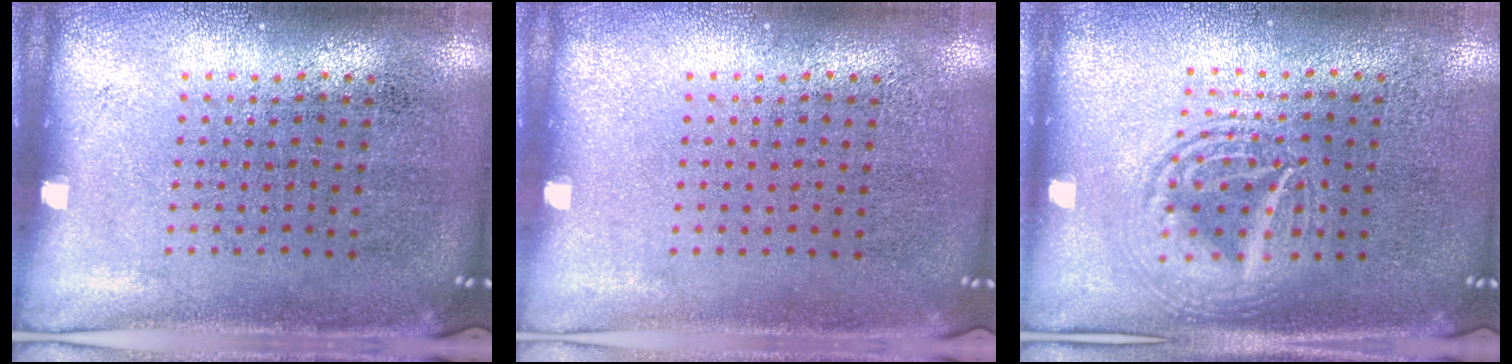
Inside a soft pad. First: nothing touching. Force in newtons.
{"total": 0.0}
{"total": 2.9, "press": 2.8, "slide": 0.4}